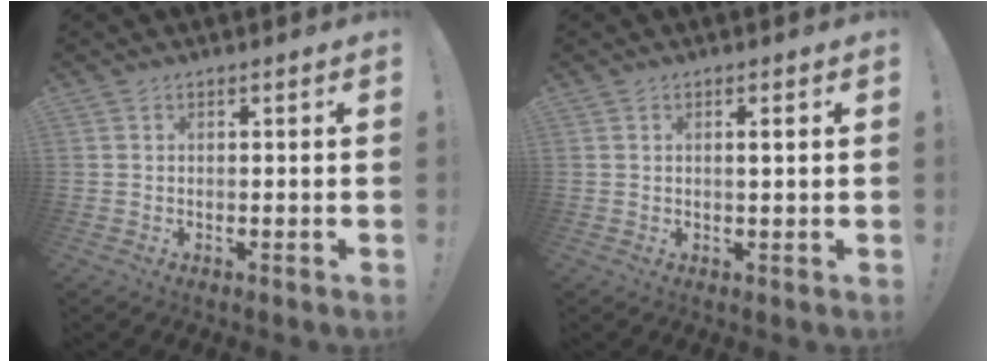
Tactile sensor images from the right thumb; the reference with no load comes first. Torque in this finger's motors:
{"motor_torque": [-0.01, -0.17, 0.08, 0.25, 0.03]}